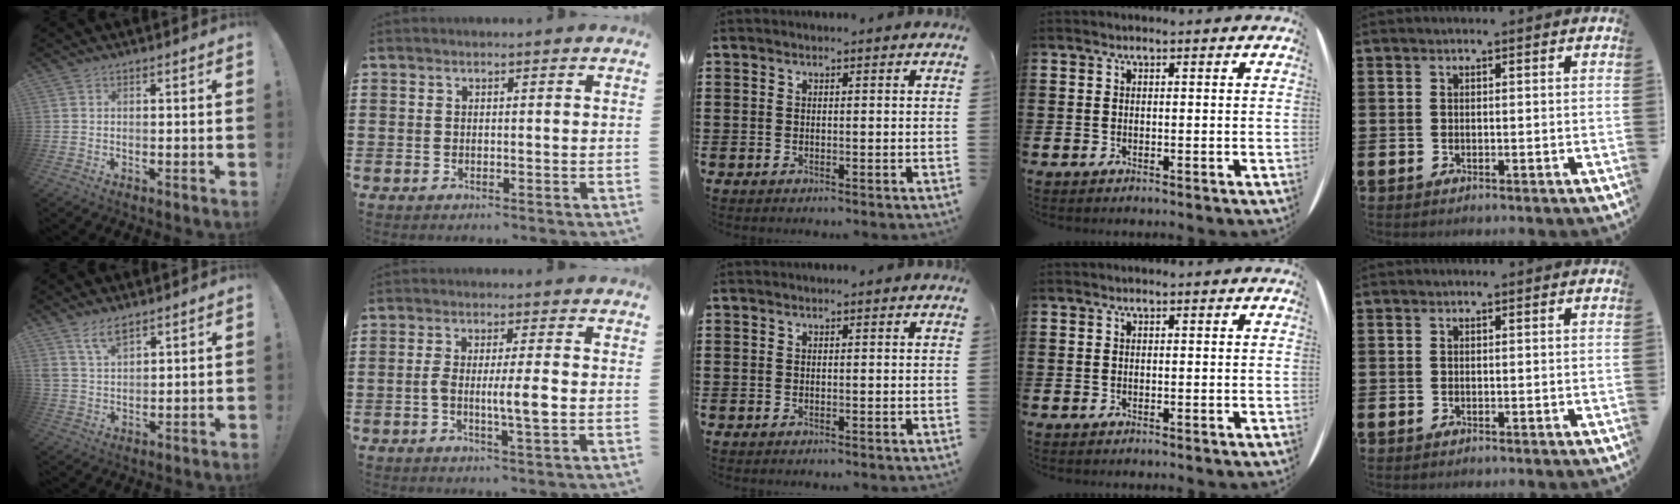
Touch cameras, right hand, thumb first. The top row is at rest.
{"thumb": {"total": 6.5, "force": [4.7, 2.7, 3.6], "torque": [-0.071, -0.016, 0.088]}, "index": {"total": 5.6, "force": [-0.8, 0.6, 5.5], "torque": [-0.105, -0.004, -0.022]}}